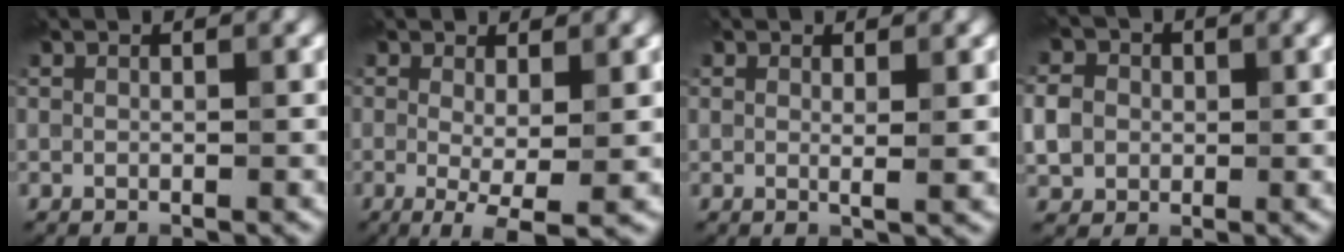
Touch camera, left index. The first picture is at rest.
{"total": 4.1, "force": [-0.5, 0.9, 4.0], "torque": [-0.062, -0.011, -0.008]}
{"total": 1.3, "force": [0.5, 0.3, 1.2], "torque": [-0.019, -0.005, 0.008]}
{"total": 4.1, "force": [0.3, 3.7, 1.8], "torque": [-0.044, 0.009, -0.001]}